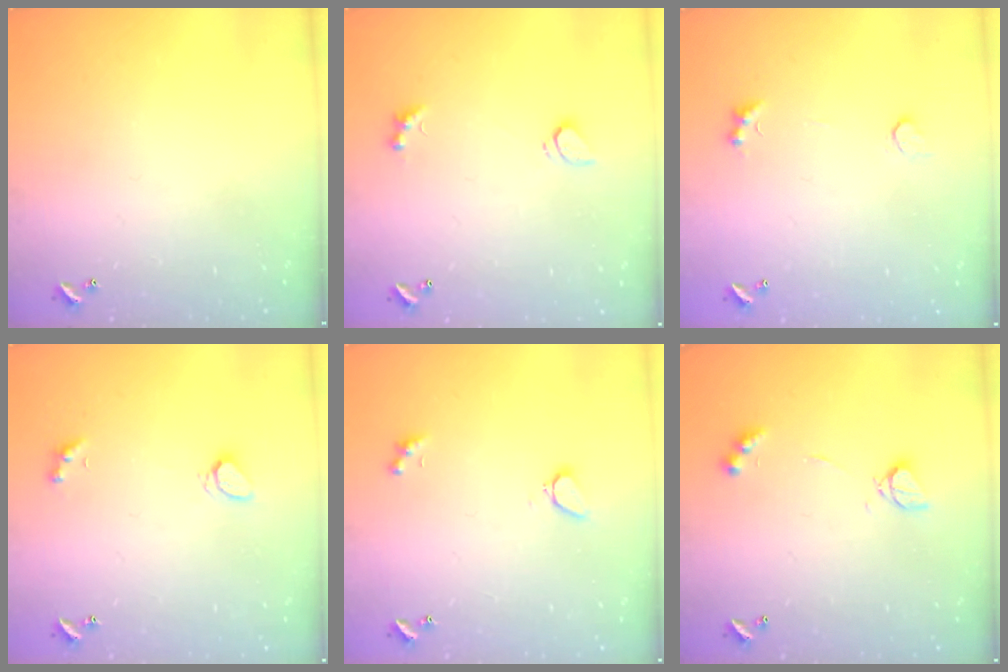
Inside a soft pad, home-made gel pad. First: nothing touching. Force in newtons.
{"total": 3.0, "press": 2.7, "slide": 1.1}
{"total": 1.4, "press": 1.1, "slide": 0.9}
{"total": 2.1, "press": 2.0, "slide": 0.6}
{"total": 3.7, "press": 3.6, "slide": 0.7}
{"total": 4.4, "press": 4.3, "slide": 0.8}